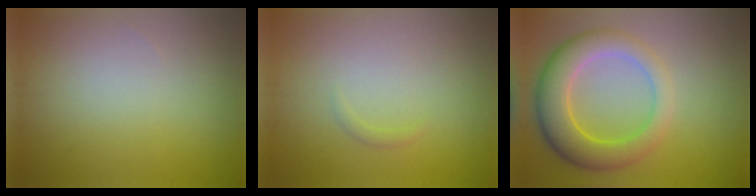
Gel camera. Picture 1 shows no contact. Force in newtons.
{"total": 0.5, "press": 0.5, "slide": 0.1}
{"total": 6.3, "press": 6.3, "slide": 0.4}